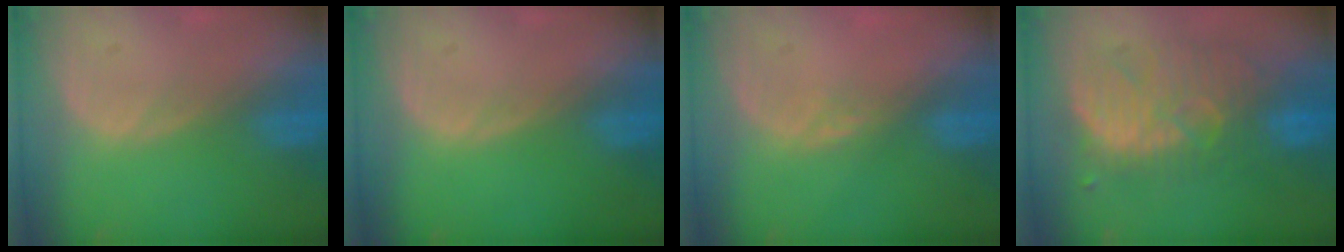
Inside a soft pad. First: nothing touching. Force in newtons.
{"total": 0.0}
{"total": 1.5, "press": 1.3, "slide": 0.8}
{"total": 9.9, "press": 9.7, "slide": 2.0}